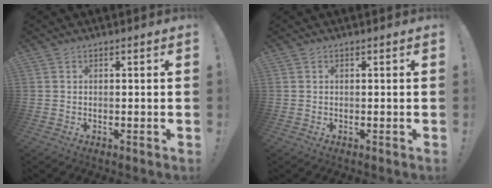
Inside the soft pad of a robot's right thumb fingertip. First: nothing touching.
{"total": 0.0}